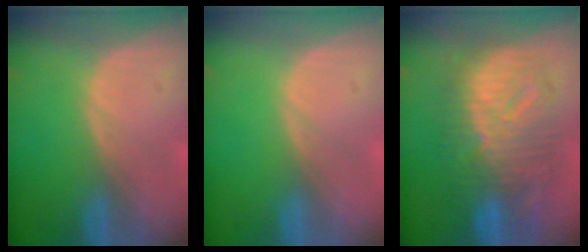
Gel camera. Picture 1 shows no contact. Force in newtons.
{"total": 0.0}
{"total": 12.3, "press": 12.2, "slide": 1.3}